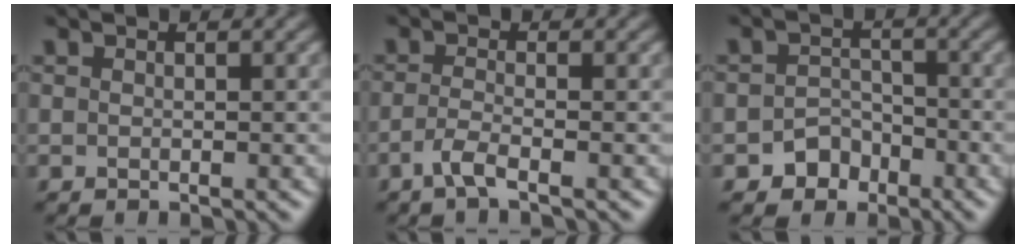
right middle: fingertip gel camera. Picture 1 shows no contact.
{"total": 2.0, "force": [-1.2, 0.4, 1.6], "torque": [-0.034, -0.003, -0.034]}
{"total": 2.7, "force": [-1.7, 2.0, 0.7], "torque": [0.002, 0.006, -0.030]}